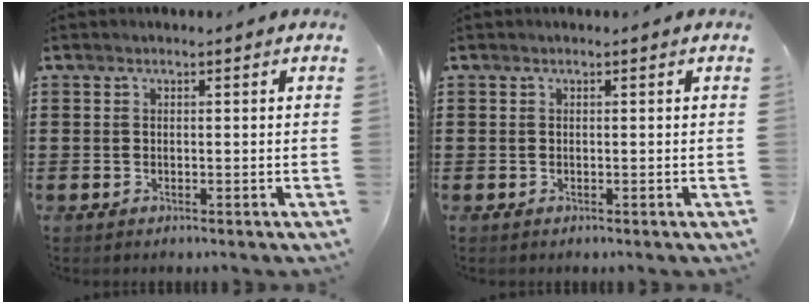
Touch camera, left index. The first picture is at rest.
{"total": 0.0}